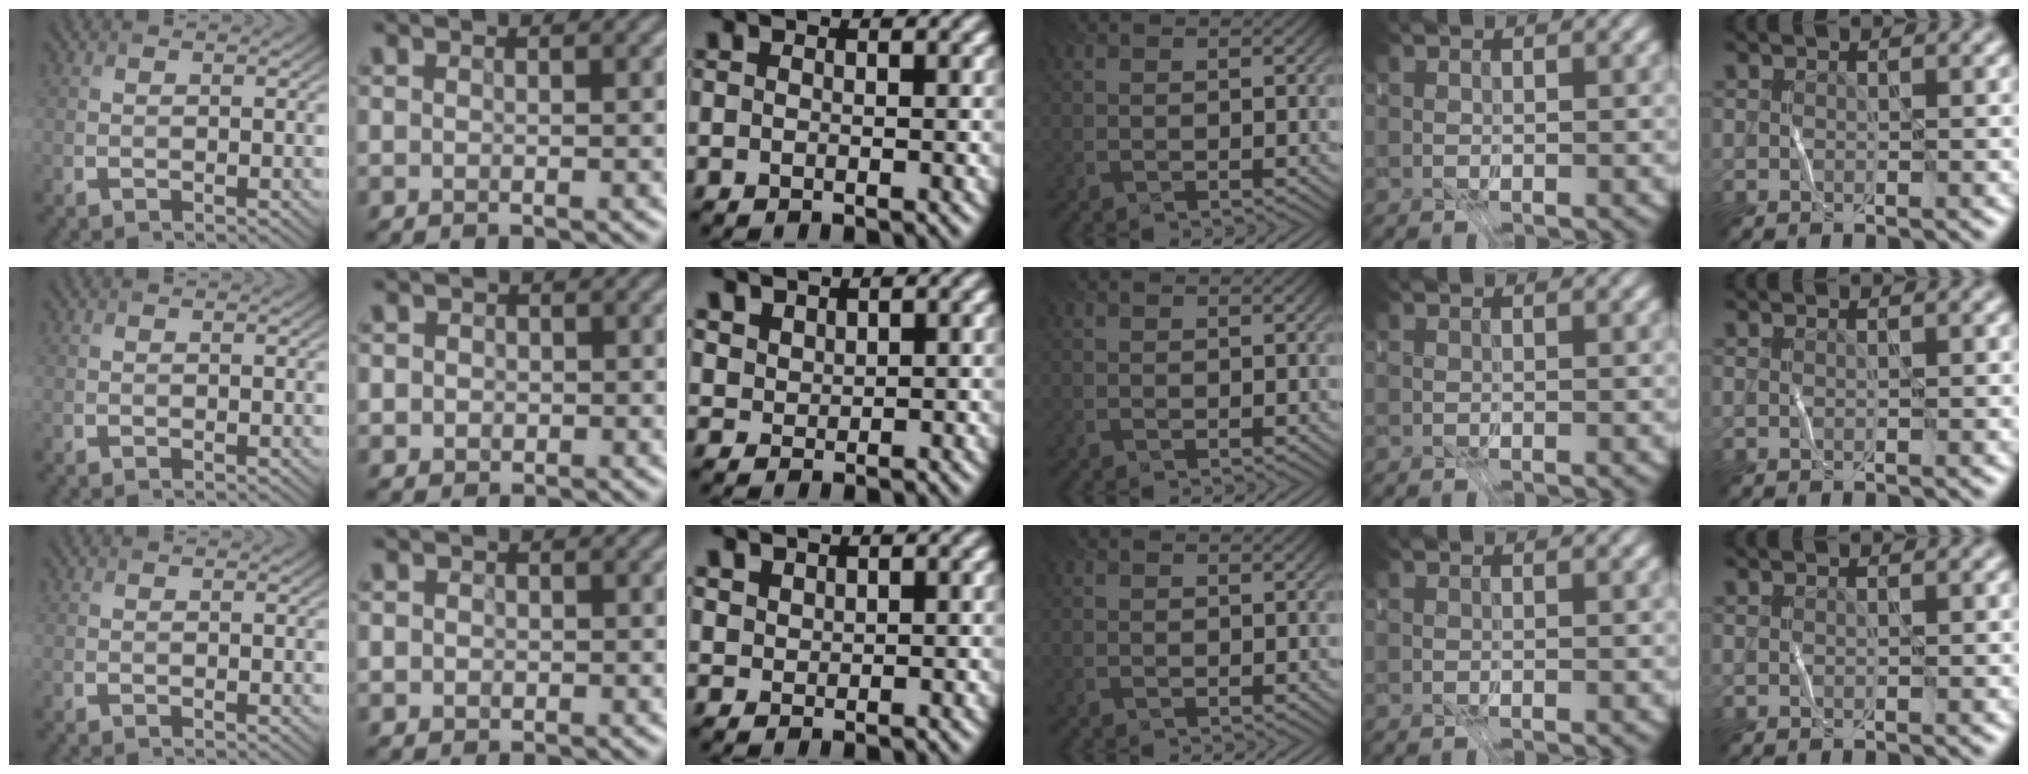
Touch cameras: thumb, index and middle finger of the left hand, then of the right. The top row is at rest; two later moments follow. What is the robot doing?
{"motion": "fold", "object": "receipt paper"}